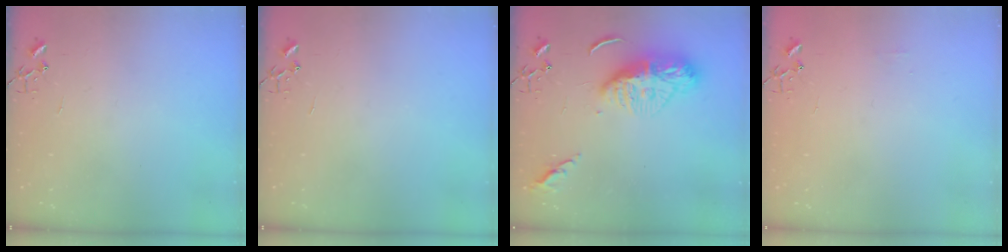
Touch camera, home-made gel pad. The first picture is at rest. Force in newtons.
{"total": 0.0}
{"total": 13.3, "press": 13.2, "slide": 1.3}
{"total": 3.9, "press": 3.8, "slide": 0.6}